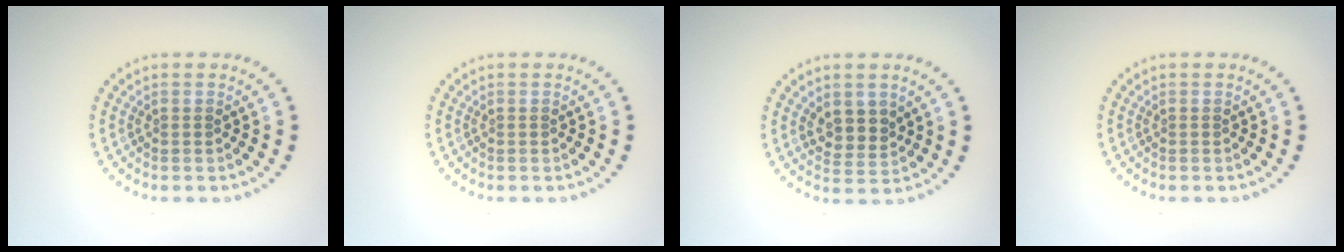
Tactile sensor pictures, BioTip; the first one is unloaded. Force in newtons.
{"total": 0.0}
{"total": 2.5, "press": 2.3, "slide": 1.0}
{"total": 0.0}